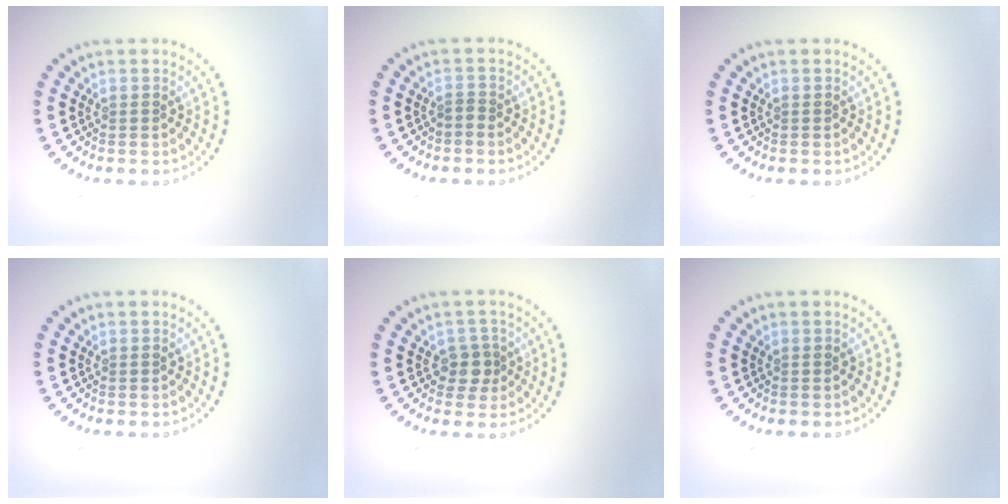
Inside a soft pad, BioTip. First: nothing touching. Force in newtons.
{"total": 0.6, "press": 0.4, "slide": 0.5}
{"total": 0.0}
{"total": 0.0}
{"total": 2.1, "press": 1.8, "slide": 1.1}
{"total": 0.0}